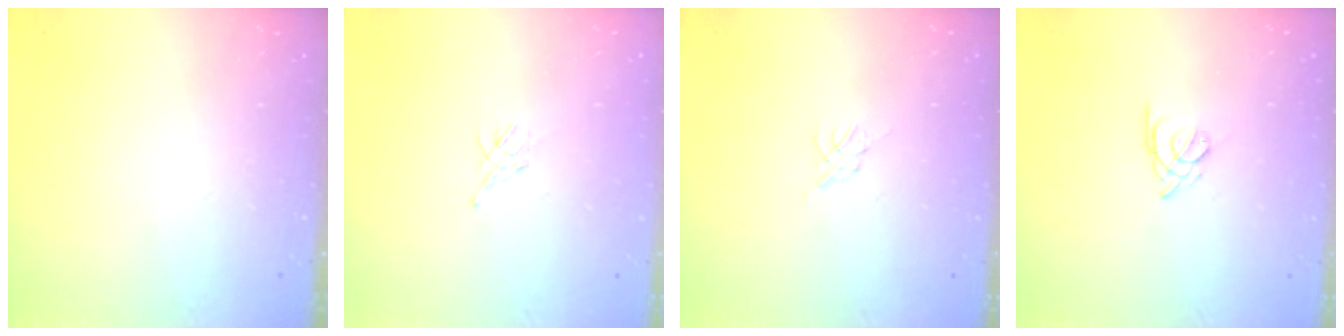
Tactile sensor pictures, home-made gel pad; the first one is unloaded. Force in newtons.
{"total": 3.1, "press": 3.0, "slide": 0.8}
{"total": 0.0}
{"total": 3.8, "press": 3.8, "slide": 0.6}